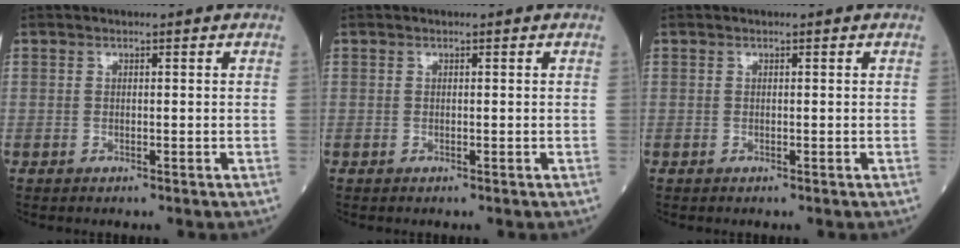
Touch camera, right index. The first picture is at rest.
{"total": 0.0}
{"total": 0.0}